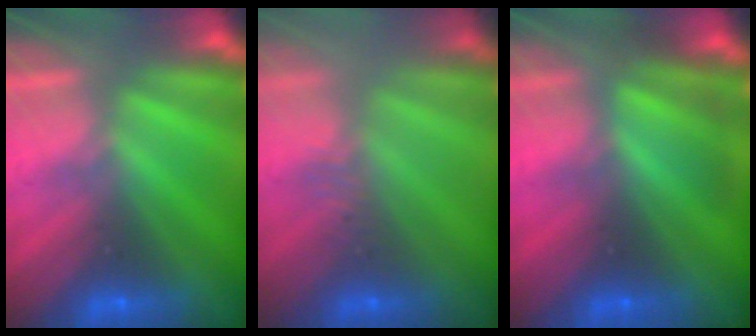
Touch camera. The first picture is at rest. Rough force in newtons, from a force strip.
{"total": 2.9}
{"total": 3.0}